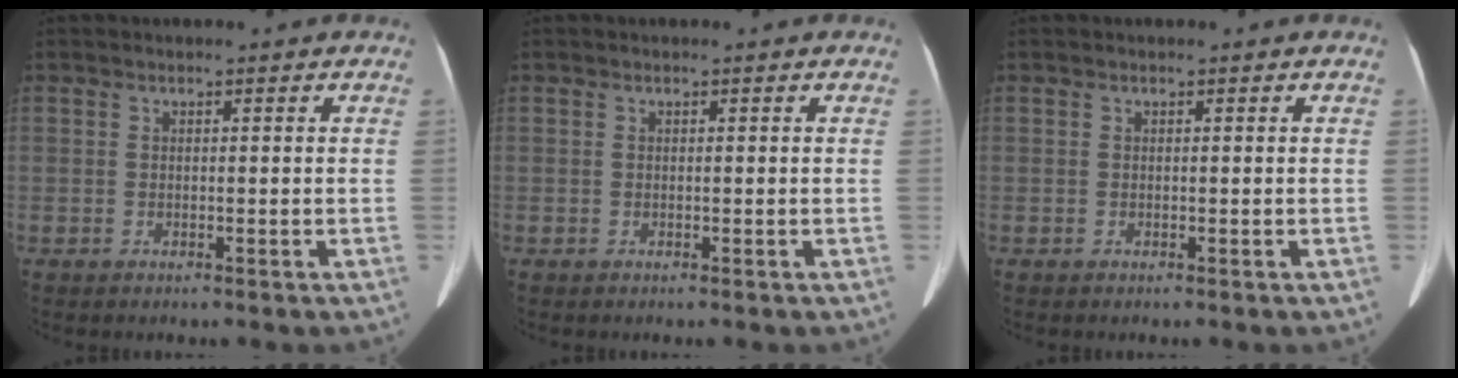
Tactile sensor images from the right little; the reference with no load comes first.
{"total": 0.0}
{"total": 0.0}